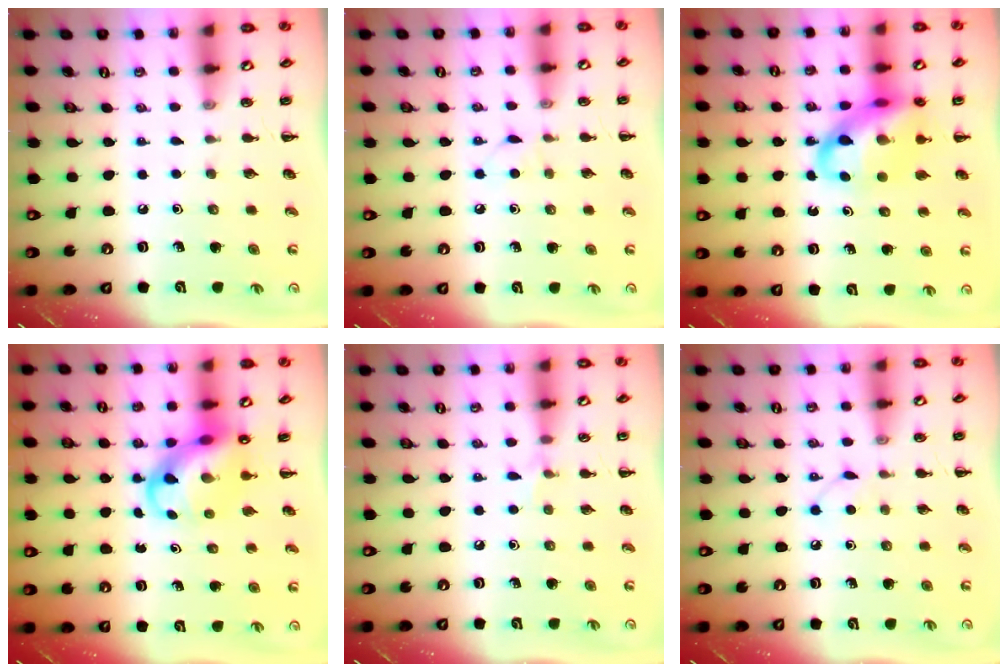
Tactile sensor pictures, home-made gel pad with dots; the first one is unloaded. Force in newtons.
{"total": 4.6, "press": 4.4, "slide": 1.3}
{"total": 15.2, "press": 14.8, "slide": 3.4}
{"total": 8.7, "press": 8.3, "slide": 2.5}
{"total": 3.7, "press": 3.5, "slide": 1.3}
{"total": 3.3, "press": 3.2, "slide": 0.7}